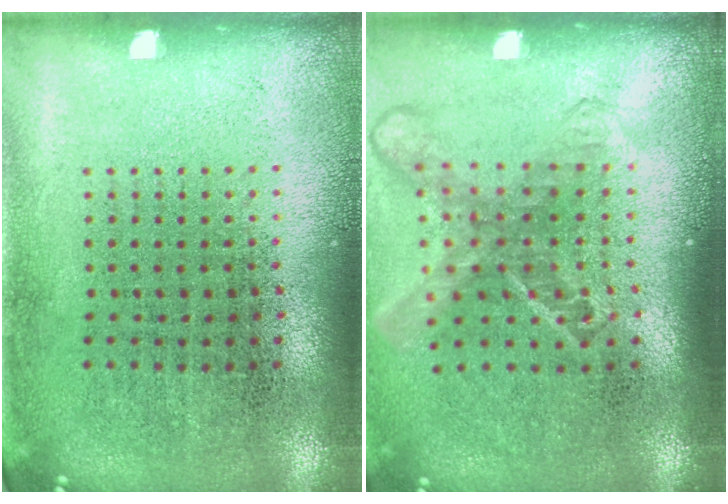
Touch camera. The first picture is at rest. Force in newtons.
{"total": 1.8, "press": 1.3, "slide": 1.2}